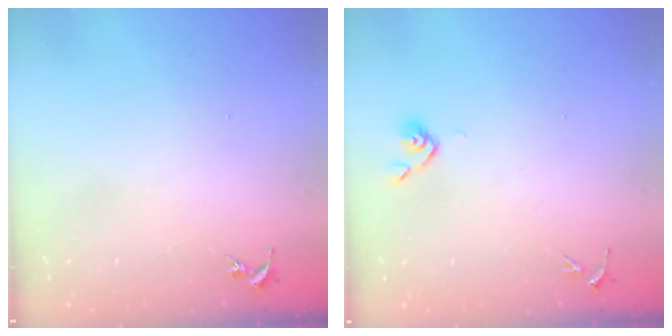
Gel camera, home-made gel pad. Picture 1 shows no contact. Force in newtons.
{"total": 3.5, "press": 3.4, "slide": 0.9}